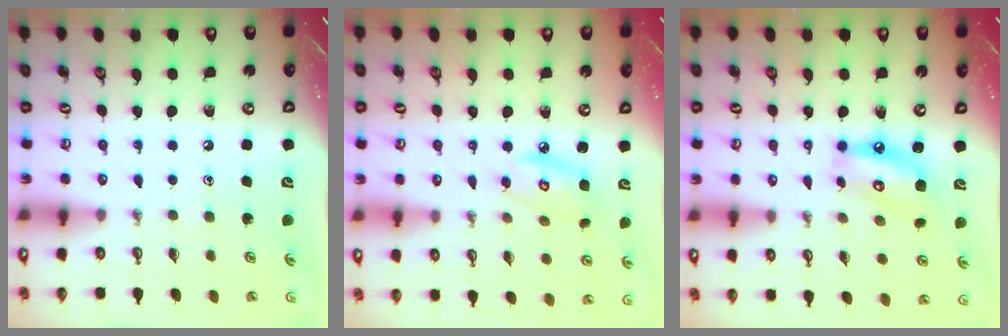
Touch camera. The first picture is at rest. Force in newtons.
{"total": 6.5, "press": 6.5, "slide": 0.3}
{"total": 10.0, "press": 10.0, "slide": 0.7}